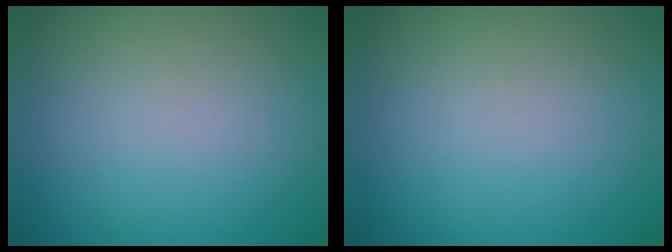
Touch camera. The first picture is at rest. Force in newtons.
{"total": 0.0}